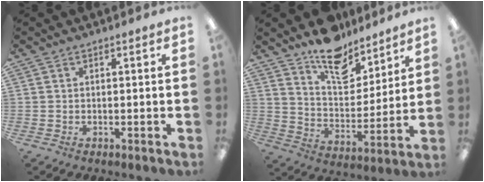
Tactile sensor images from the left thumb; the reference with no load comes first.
{"total": 14.2, "force": [11.7, 6.4, 4.8], "torque": [-0.074, -0.084, 0.215]}